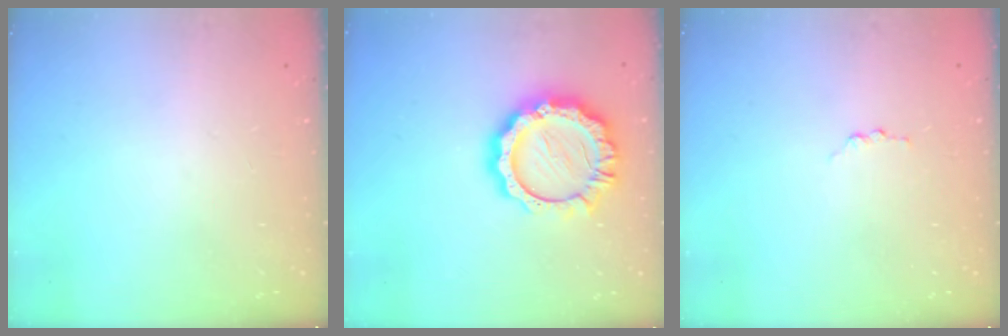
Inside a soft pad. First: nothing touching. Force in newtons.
{"total": 14.4, "press": 14.3, "slide": 1.2}
{"total": 2.8, "press": 2.8, "slide": 0.3}